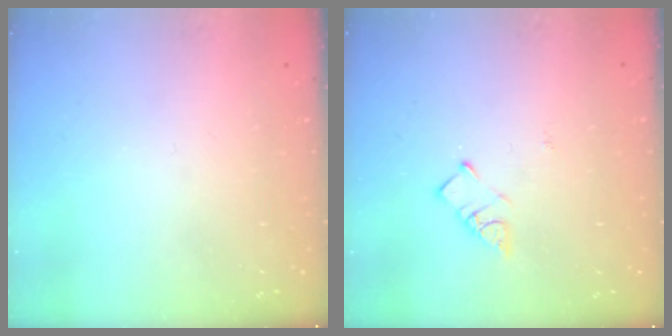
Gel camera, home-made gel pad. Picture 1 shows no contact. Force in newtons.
{"total": 3.7, "press": 3.7, "slide": 0.4}